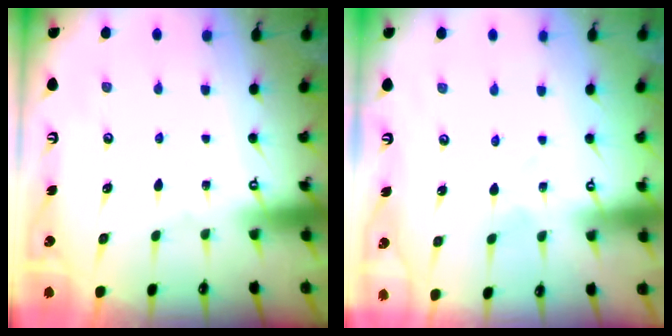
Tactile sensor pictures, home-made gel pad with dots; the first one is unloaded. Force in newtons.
{"total": 0.5, "press": 0.5, "slide": 0.1}